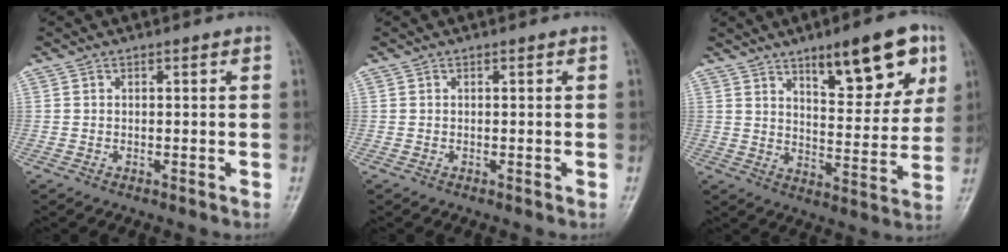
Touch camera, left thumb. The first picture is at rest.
{"total": 0.0}
{"total": 15.5, "force": [8.6, 5.2, 11.9], "torque": [-0.130, -0.041, 0.128]}